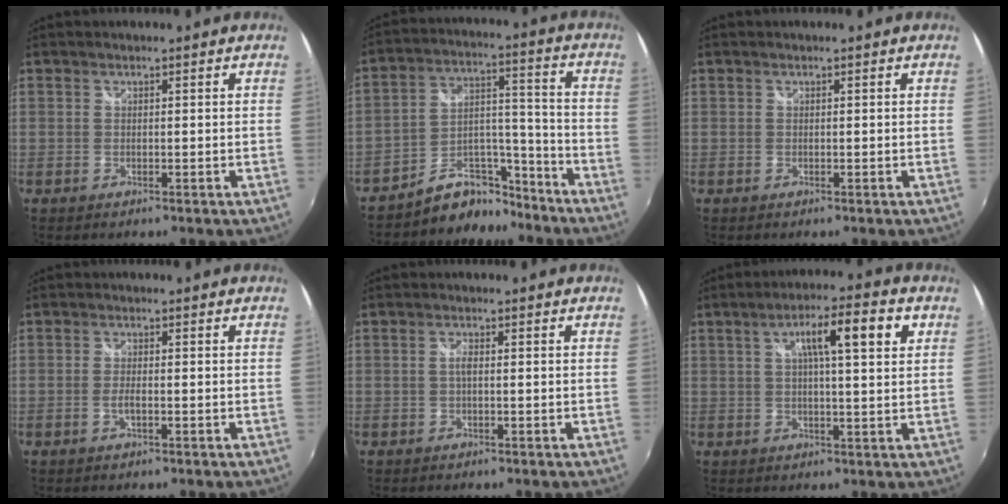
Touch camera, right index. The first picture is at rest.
{"total": 11.0, "force": [-9.4, 5.2, 2.0], "torque": [-0.025, 0.066, -0.150]}
{"total": 0.0}
{"total": 1.9, "force": [-0.7, 0.4, 1.7], "torque": [-0.039, 0.000, -0.012]}
{"total": 1.2, "force": [-0.1, 0.3, 1.1], "torque": [-0.023, 0.002, -0.004]}
{"total": 9.8, "force": [3.6, 1.6, 9.0], "torque": [-0.145, 0.020, 0.053]}